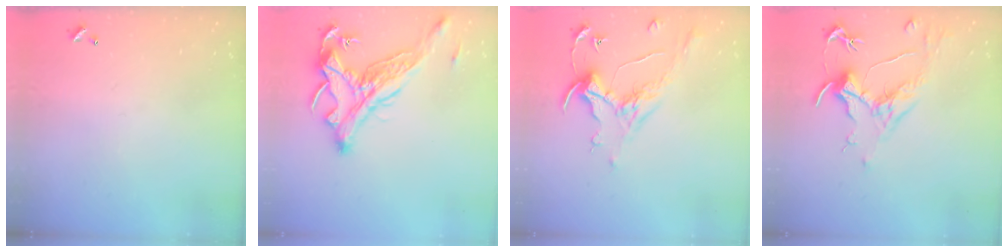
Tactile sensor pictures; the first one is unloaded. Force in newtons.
{"total": 5.4, "press": 5.1, "slide": 1.8}
{"total": 0.8, "press": 0.7, "slide": 0.5}
{"total": 1.8, "press": 1.6, "slide": 0.9}